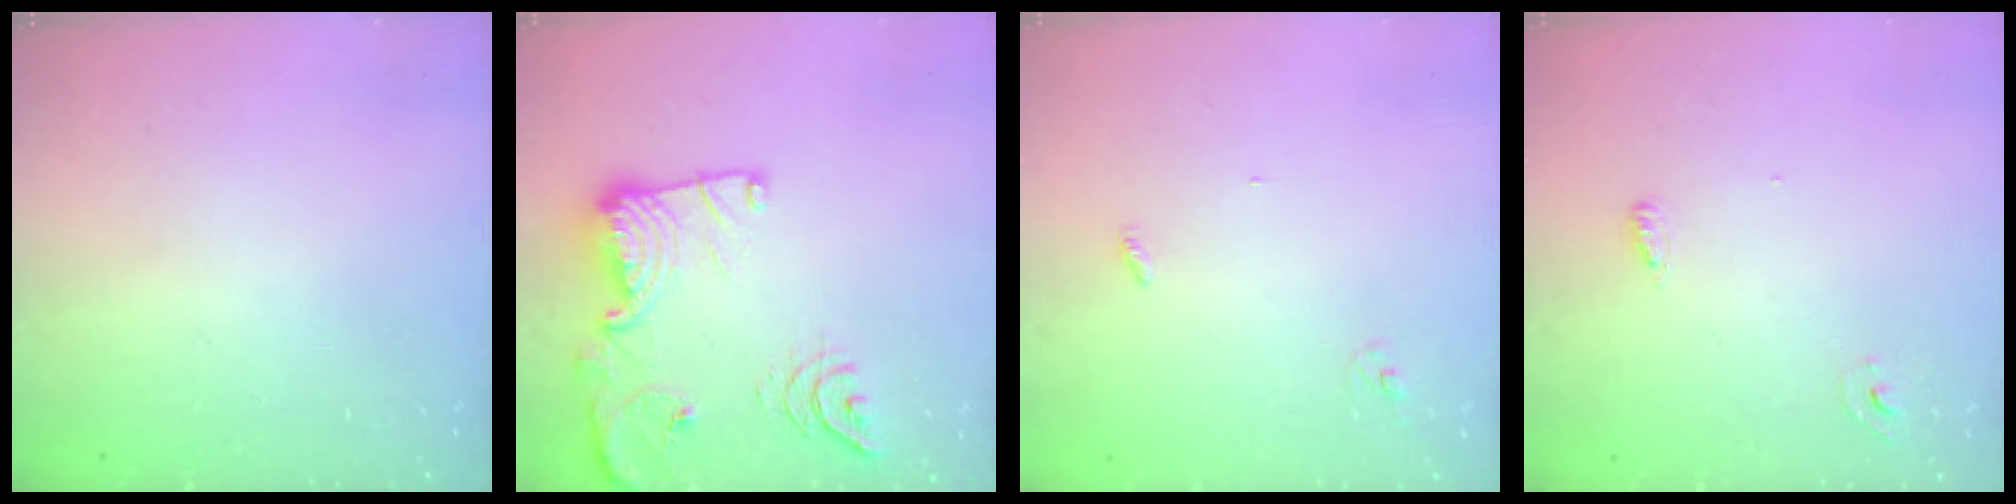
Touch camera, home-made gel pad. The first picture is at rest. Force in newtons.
{"total": 18.6, "press": 18.6, "slide": 1.1}
{"total": 2.8, "press": 2.8, "slide": 0.2}
{"total": 3.5, "press": 3.2, "slide": 1.4}